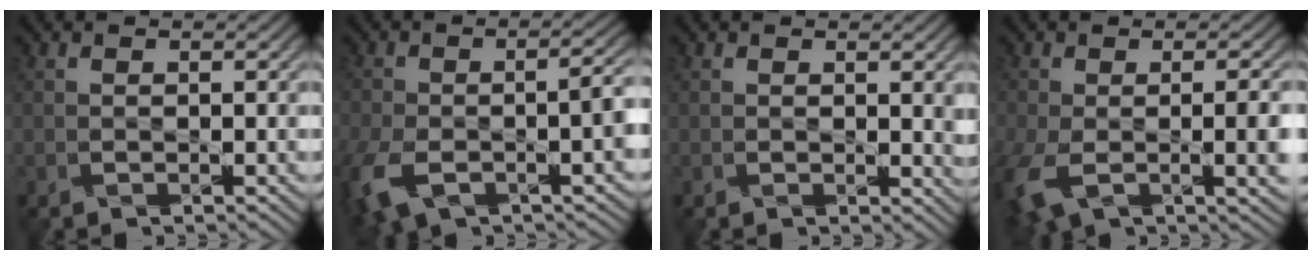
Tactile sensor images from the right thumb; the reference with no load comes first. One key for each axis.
{"total": 10.3, "fx": -4.6, "fy": 5.3, "fz": 7.6, "tx": -0.165, "ty": -0.034, "tz": -0.071}
{"total": 3.2, "fx": 0.5, "fy": 1.8, "fz": 2.6, "tx": -0.040, "ty": -0.007, "tz": 0.008}
{"total": 9.6, "fx": -3.2, "fy": 4.8, "fz": 7.7, "tx": -0.177, "ty": -0.048, "tz": -0.031}